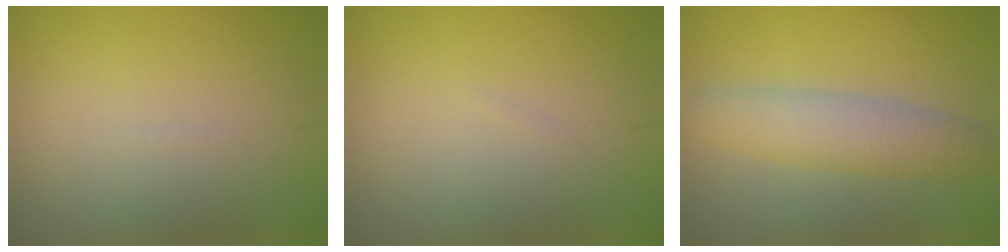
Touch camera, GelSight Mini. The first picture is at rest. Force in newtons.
{"total": 0.0}
{"total": 4.3, "press": 4.3, "slide": 0.2}